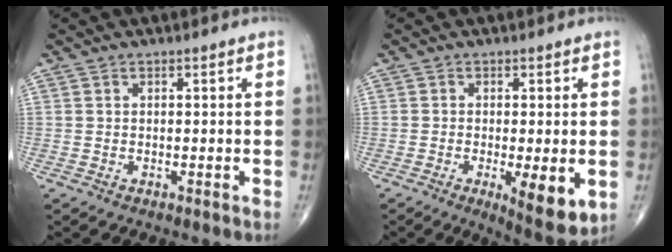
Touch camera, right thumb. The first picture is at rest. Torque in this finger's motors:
{"motor_torque": [0.86, 1.48, 0.08, -0.17, 0.20]}